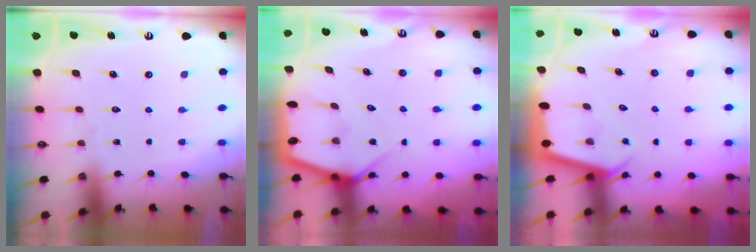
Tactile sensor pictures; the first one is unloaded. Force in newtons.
{"total": 6.4, "press": 6.3, "slide": 0.4}
{"total": 2.9, "press": 2.9, "slide": 0.3}